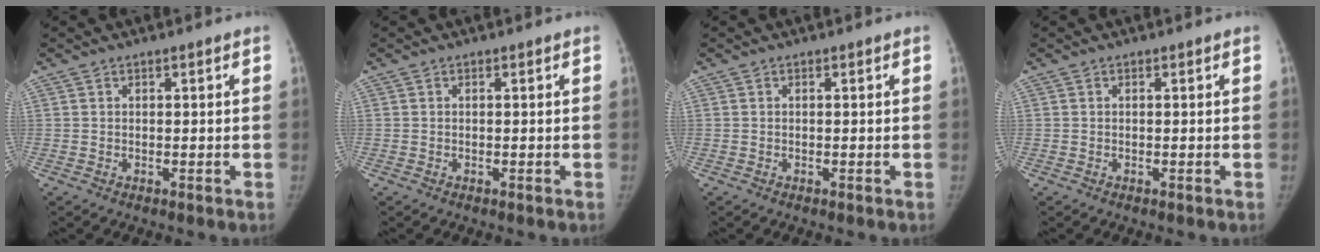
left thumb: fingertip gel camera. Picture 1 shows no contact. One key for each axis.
{"total": 0.0}
{"total": 0.0}
{"total": 0.0}